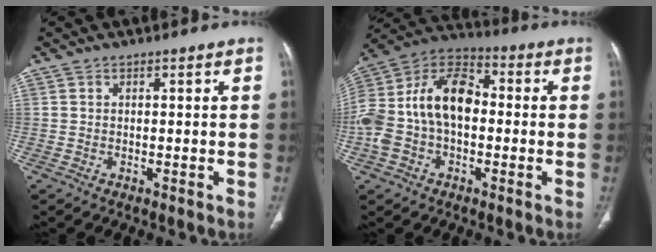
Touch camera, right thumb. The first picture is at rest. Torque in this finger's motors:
{"motor_torque": [2.41, 2.28, 1.70, -0.33, 0.21]}